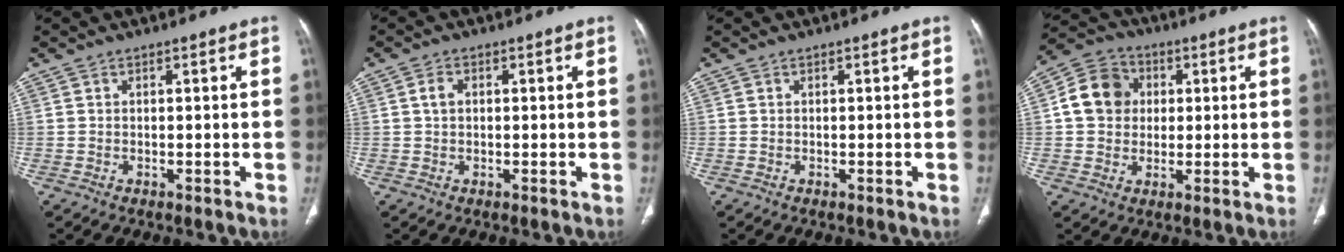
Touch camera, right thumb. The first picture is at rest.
{"total": 2.4, "force": [0.5, 1.5, 1.7], "torque": [-0.034, 0.006, 0.011]}
{"total": 0.0}
{"total": 10.1, "force": [1.3, 8.8, 4.8], "torque": [-0.069, 0.013, 0.013]}